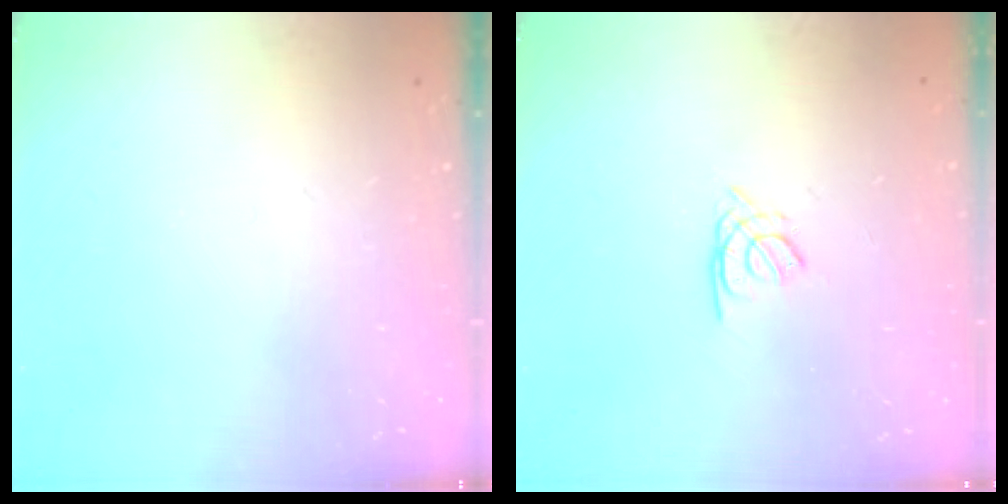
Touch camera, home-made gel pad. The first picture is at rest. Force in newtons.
{"total": 1.3, "press": 1.3, "slide": 0.4}